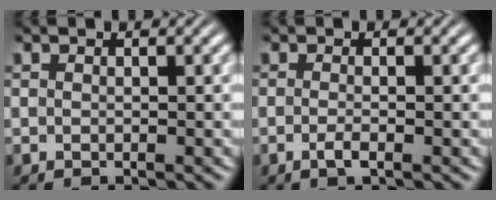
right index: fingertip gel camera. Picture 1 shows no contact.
{"total": 1.3, "force": [-1.0, 0.0, 0.9], "torque": [-0.023, -0.007, -0.015]}